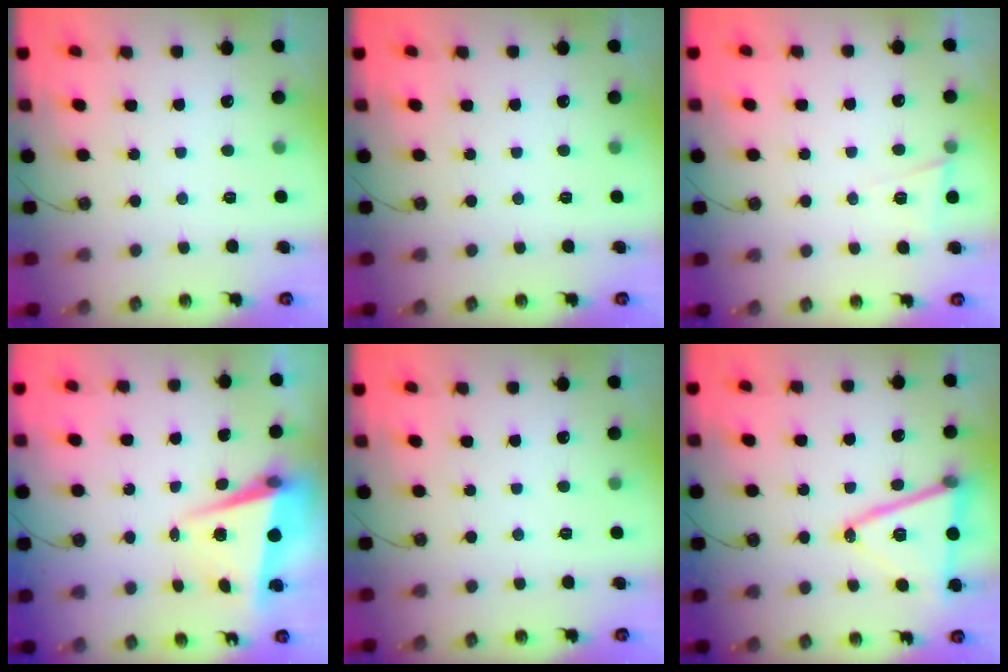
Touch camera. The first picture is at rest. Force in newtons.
{"total": 0.0}
{"total": 4.5, "press": 3.7, "slide": 2.6}
{"total": 5.9, "press": 5.6, "slide": 2.0}
{"total": 0.0}
{"total": 16.1, "press": 15.6, "slide": 3.9}